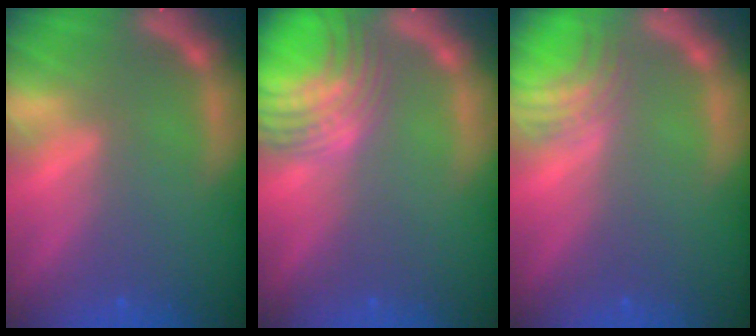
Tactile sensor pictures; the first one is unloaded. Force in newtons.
{"total": 9.1}
{"total": 3.9}